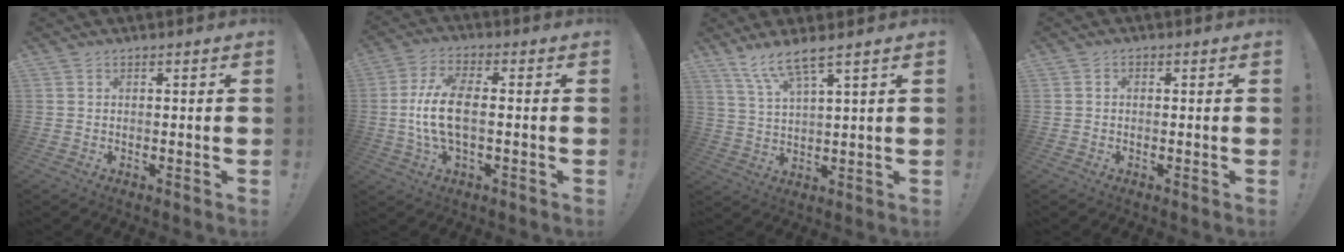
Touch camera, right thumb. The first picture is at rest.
{"total": 10.8, "force": [-0.7, 4.6, 9.7], "torque": [-0.202, 0.001, -0.013]}
{"total": 7.8, "force": [6.0, 1.0, 4.8], "torque": [-0.102, -0.025, 0.108]}
{"total": 0.8, "force": [-0.4, 0.6, 0.4], "torque": [-0.014, 0.006, -0.007]}